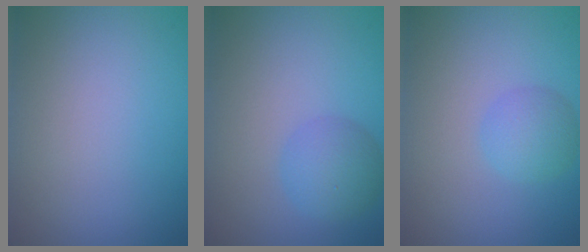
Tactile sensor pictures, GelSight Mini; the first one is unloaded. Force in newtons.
{"total": 3.0, "press": 2.9, "slide": 0.2}
{"total": 2.4, "press": 2.4, "slide": 0.1}